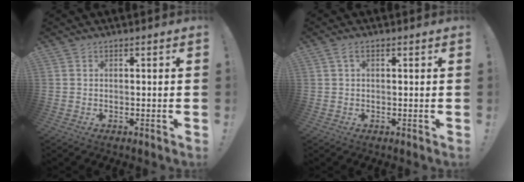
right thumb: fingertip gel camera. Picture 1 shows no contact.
{"total": 2.1, "force": [0.8, 0.9, 1.7], "torque": [-0.033, 0.004, 0.013]}